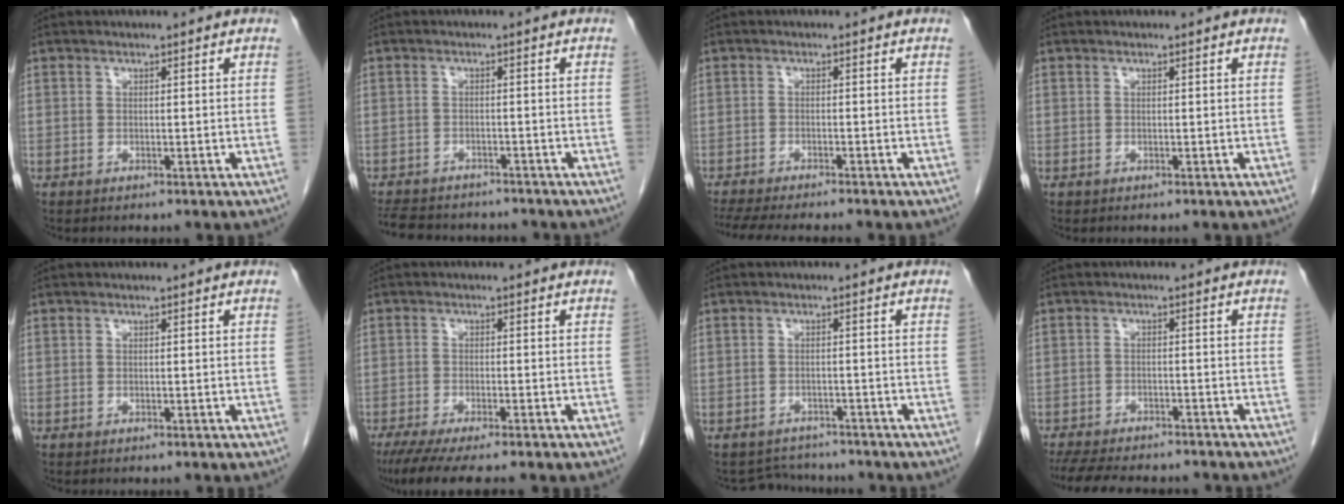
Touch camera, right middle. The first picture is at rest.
{"total": 11.1, "force": [-9.8, 3.6, 3.7], "torque": [-0.079, -0.001, -0.132]}
{"total": 10.2, "force": [-8.9, 0.9, 4.9], "torque": [-0.065, -0.014, -0.133]}
{"total": 0.0}
{"total": 0.0}
{"total": 8.0, "force": [-6.4, 0.5, 4.8], "torque": [-0.069, -0.018, -0.100]}
{"total": 4.0, "force": [-3.8, 1.3, -0.5], "torque": [0.006, 0.007, -0.055]}
{"total": 13.7, "force": [-12.0, 3.5, 5.6], "torque": [-0.114, -0.013, -0.165]}